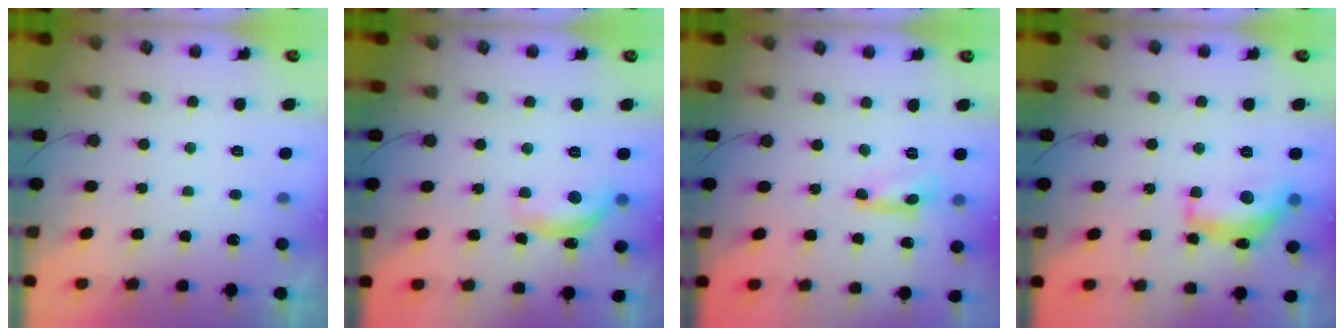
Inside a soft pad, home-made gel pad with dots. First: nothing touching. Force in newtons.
{"total": 11.2, "press": 11.2, "slide": 0.5}
{"total": 1.8, "press": 1.8, "slide": 0.2}
{"total": 14.1, "press": 14.1, "slide": 0.5}